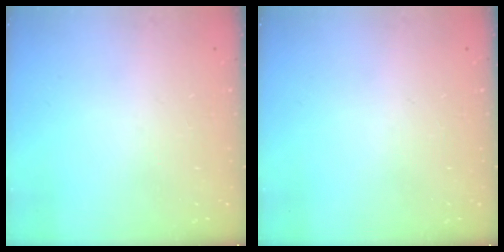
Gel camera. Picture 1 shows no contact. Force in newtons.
{"total": 0.0}